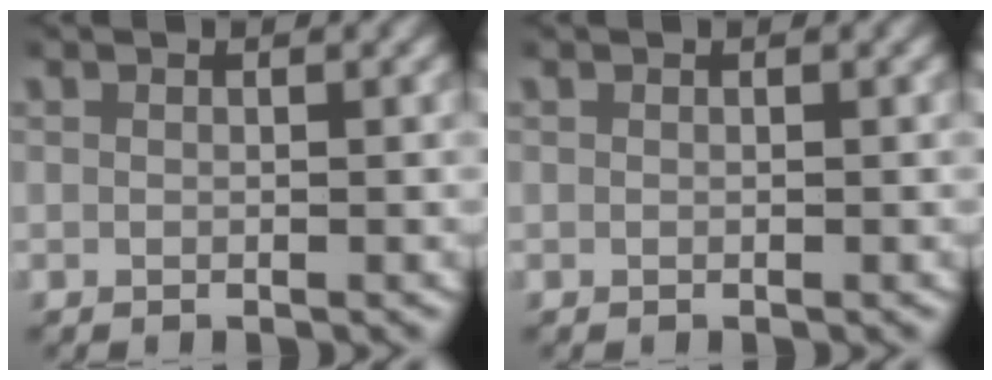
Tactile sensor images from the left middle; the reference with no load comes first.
{"total": 0.0}